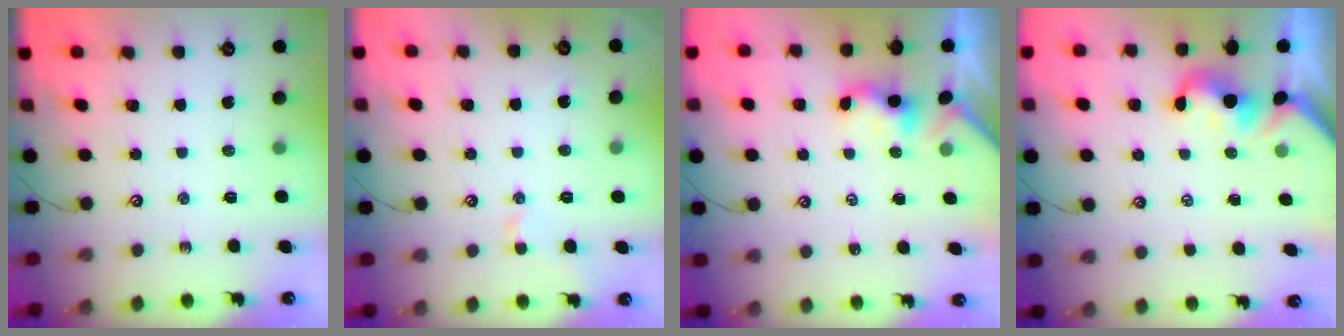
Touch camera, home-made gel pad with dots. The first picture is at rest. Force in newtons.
{"total": 1.0, "press": 0.9, "slide": 0.5}
{"total": 0.8, "press": 0.7, "slide": 0.4}
{"total": 1.1, "press": 1.0, "slide": 0.3}